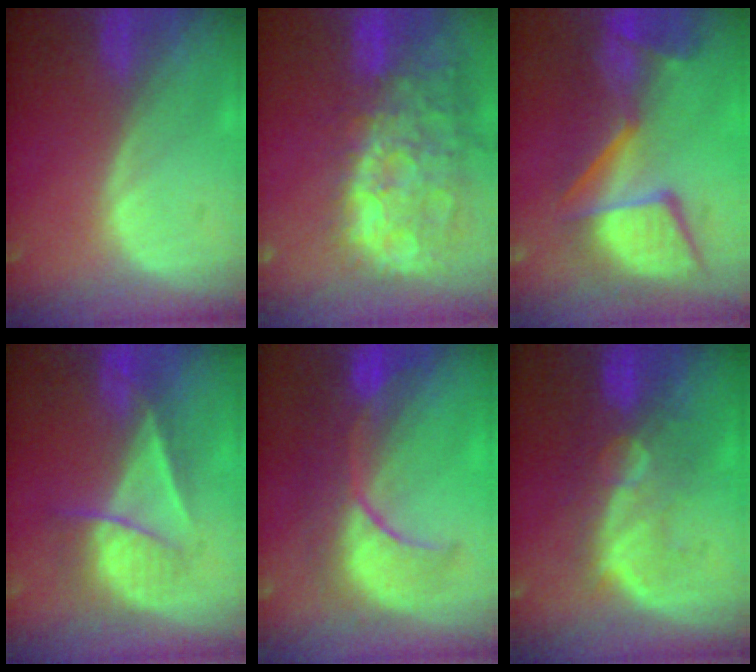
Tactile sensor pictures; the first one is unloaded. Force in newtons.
{"total": 14.9, "press": 12.1, "slide": 8.8}
{"total": 11.5, "press": 10.7, "slide": 4.4}
{"total": 7.1, "press": 6.1, "slide": 3.7}
{"total": 10.1, "press": 8.9, "slide": 4.7}
{"total": 9.9, "press": 8.4, "slide": 5.1}